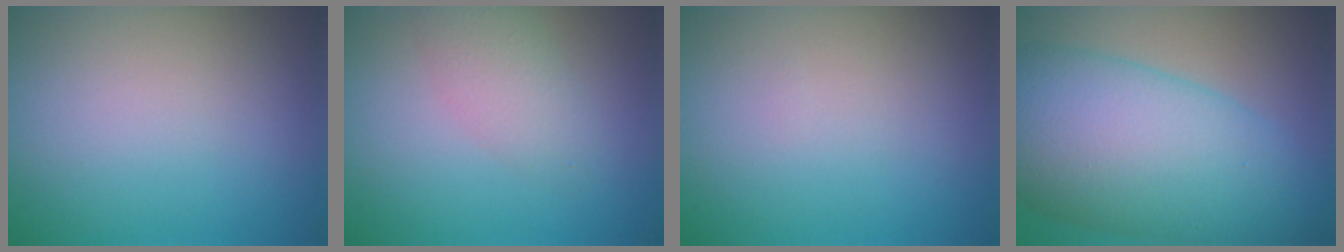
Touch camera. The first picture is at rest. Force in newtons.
{"total": 2.7, "press": 2.7, "slide": 0.1}
{"total": 0.0}
{"total": 12.9, "press": 12.9, "slide": 0.2}